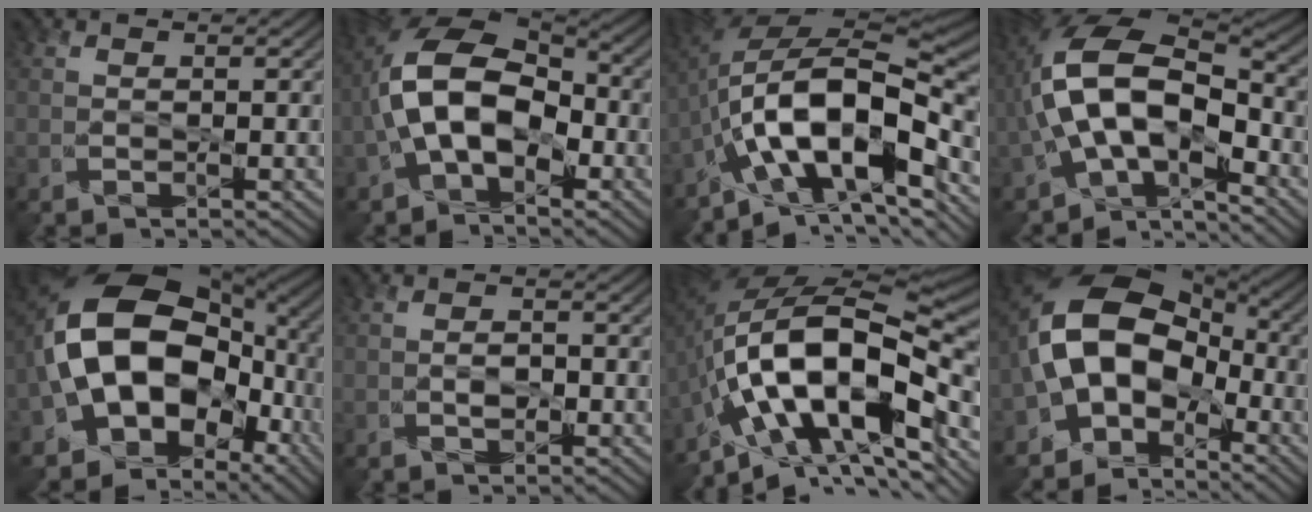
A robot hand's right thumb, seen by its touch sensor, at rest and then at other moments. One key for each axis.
{"total": 11.5, "fx": -1.9, "fy": 6.9, "fz": 9.0, "tx": -0.178, "ty": 0.010, "tz": -0.049}
{"total": 14.6, "fx": -5.4, "fy": 6.5, "fz": 11.9, "tx": -0.213, "ty": 0.016, "tz": -0.103}
{"total": 12.9, "fx": -3.2, "fy": 6.4, "fz": 10.7, "tx": -0.197, "ty": 0.008, "tz": -0.065}
{"total": 17.6, "fx": -1.1, "fy": 12.7, "fz": 12.0, "tx": -0.216, "ty": 0.005, "tz": -0.022}
{"total": 0.9, "fx": -0.4, "fy": 0.5, "fz": 0.6, "tx": 0.000, "ty": 0.006, "tz": -0.009}
{"total": 16.9, "fx": -4.6, "fy": 7.6, "fz": 14.3, "tx": -0.272, "ty": 0.010, "tz": -0.084}
{"total": 12.9, "fx": -2.5, "fy": 9.3, "fz": 8.6, "tx": -0.157, "ty": 0.013, "tz": -0.065}